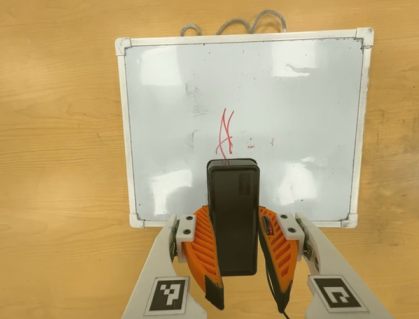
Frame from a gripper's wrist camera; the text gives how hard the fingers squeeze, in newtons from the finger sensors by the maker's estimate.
{"total": 8.8, "left": 7.5, "right": 10.1}